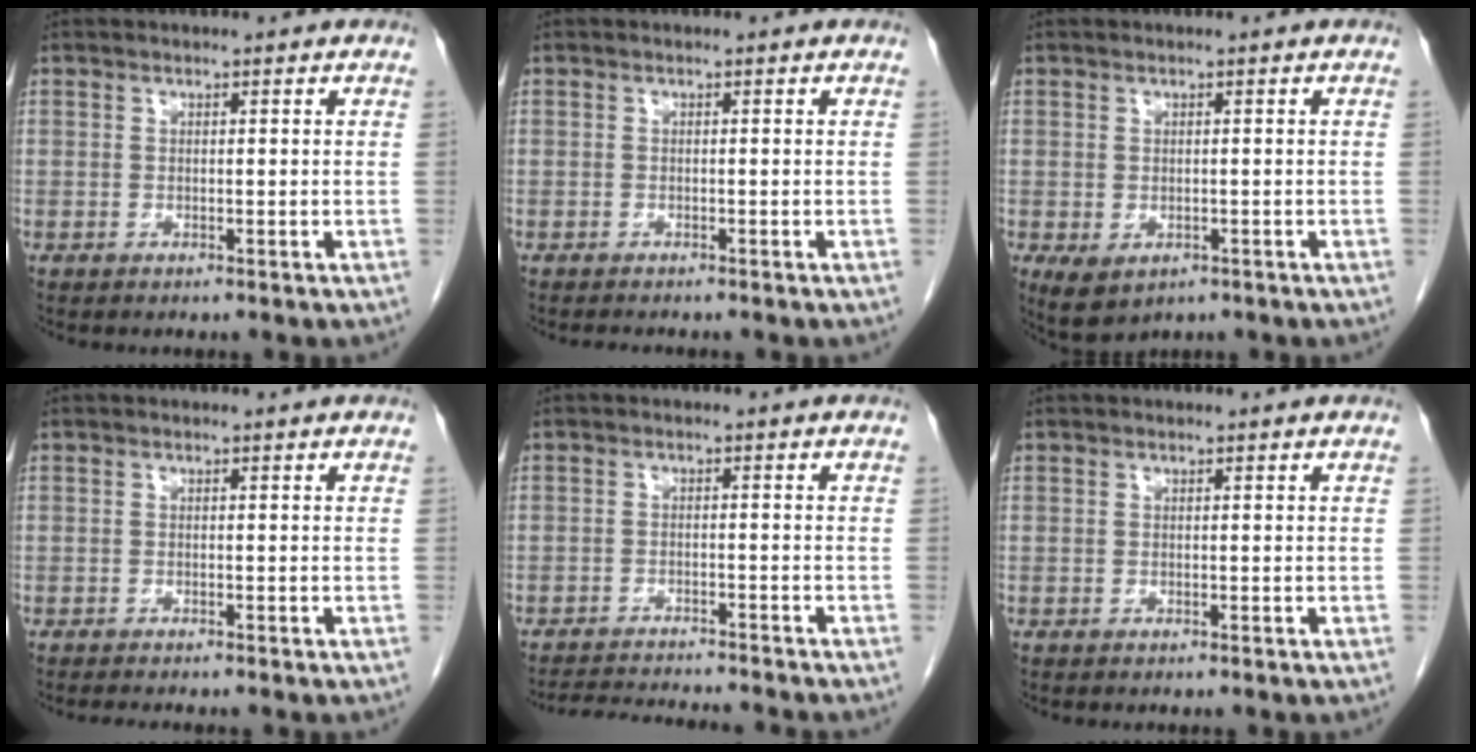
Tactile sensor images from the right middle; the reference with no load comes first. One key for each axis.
{"total": 1.8, "fx": -1.6, "fy": 0.3, "fz": 0.7, "tx": -0.014, "ty": -0.005, "tz": -0.020}
{"total": 4.6, "fx": -2.3, "fy": 2.9, "fz": 2.7, "tx": -0.047, "ty": -0.008, "tz": -0.025}
{"total": 1.5, "fx": -1.3, "fy": -0.2, "fz": 0.7, "tx": -0.012, "ty": -0.002, "tz": -0.021}
{"total": 8.9, "fx": -8.5, "fy": 0.1, "fz": 2.6, "tx": -0.037, "ty": -0.008, "tz": -0.125}
{"total": 0.0}